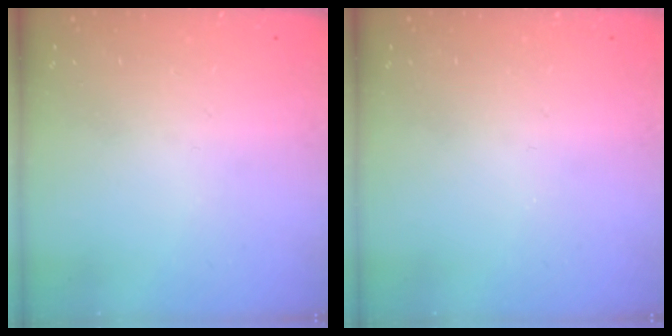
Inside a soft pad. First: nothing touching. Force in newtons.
{"total": 0.0}